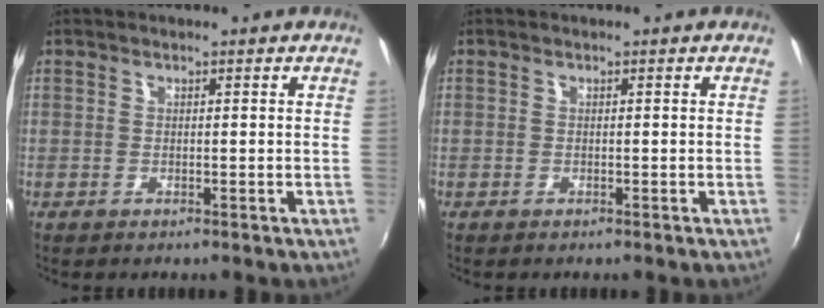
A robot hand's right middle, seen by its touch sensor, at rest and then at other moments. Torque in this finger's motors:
{"motor_torque": [0.71, -0.83, -0.54, -0.20]}